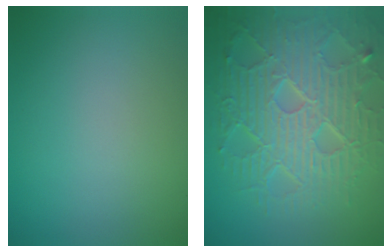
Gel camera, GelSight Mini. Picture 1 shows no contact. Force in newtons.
{"total": 9.2, "press": 6.5, "slide": 6.5}